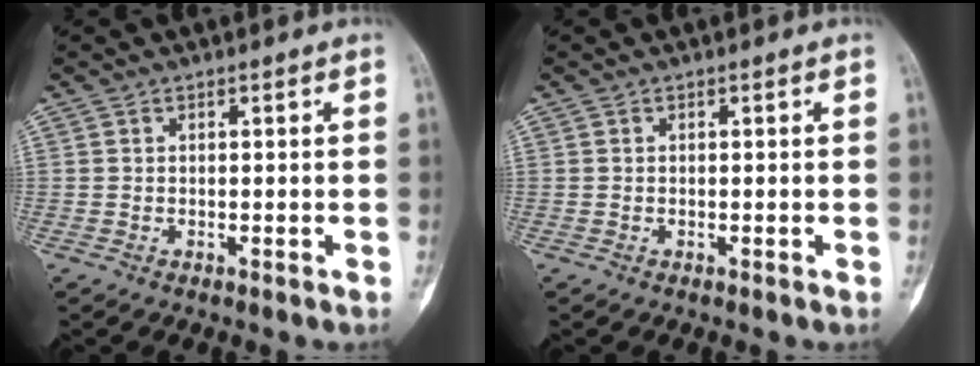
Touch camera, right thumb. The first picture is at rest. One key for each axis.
{"total": 0.0}